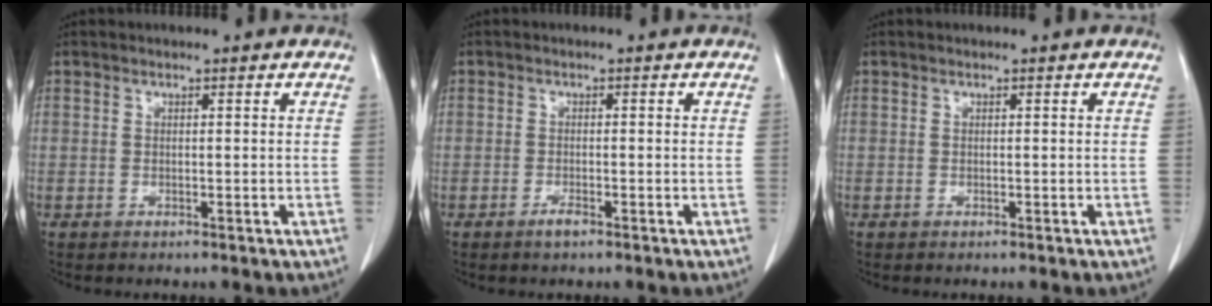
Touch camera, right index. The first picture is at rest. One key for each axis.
{"total": 1.3, "fx": -1.0, "fy": 0.4, "fz": 0.8, "tx": -0.014, "ty": 0.000, "tz": -0.015}
{"total": 0.0}